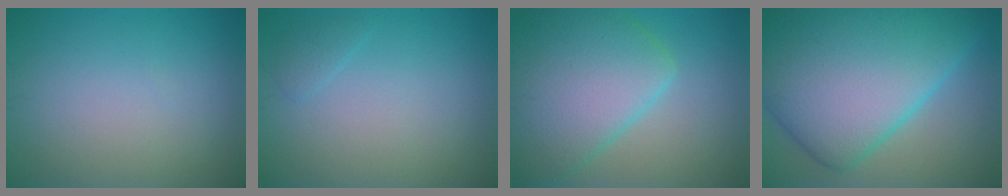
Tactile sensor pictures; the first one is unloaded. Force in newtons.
{"total": 0.9, "press": 0.9, "slide": 0.1}
{"total": 8.9, "press": 8.9, "slide": 0.4}
{"total": 16.2, "press": 16.2, "slide": 0.3}